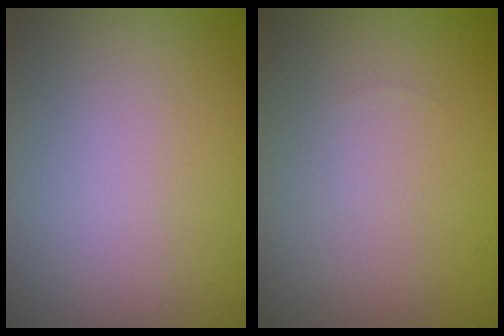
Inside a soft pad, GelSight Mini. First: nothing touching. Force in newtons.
{"total": 0.0}